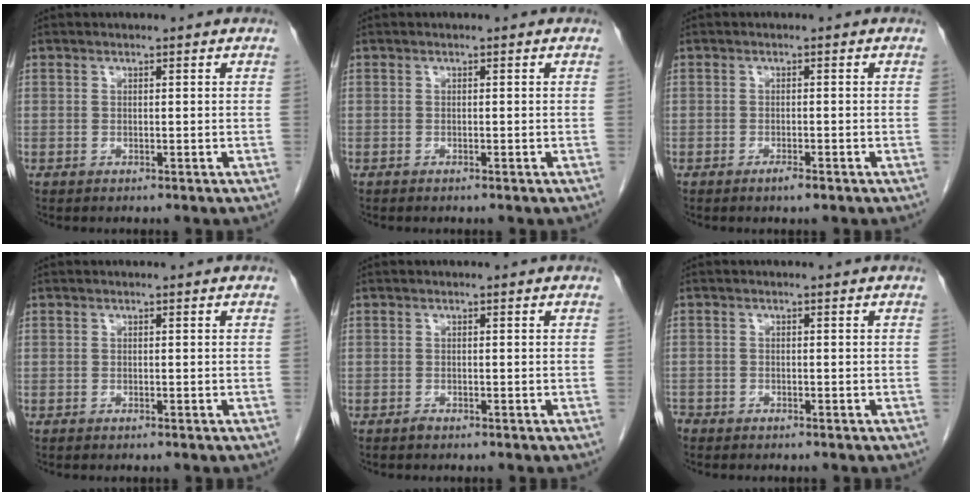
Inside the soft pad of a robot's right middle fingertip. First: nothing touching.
{"total": 0.0}
{"total": 2.3, "force": [-1.4, 0.4, 1.8], "torque": [-0.029, -0.001, -0.022]}
{"total": 0.0}
{"total": 0.5, "force": [-0.5, 0.1, 0.1], "torque": [-0.004, -0.001, -0.009]}
{"total": 2.3, "force": [-1.9, 1.1, 0.4], "torque": [-0.007, 0.001, -0.033]}